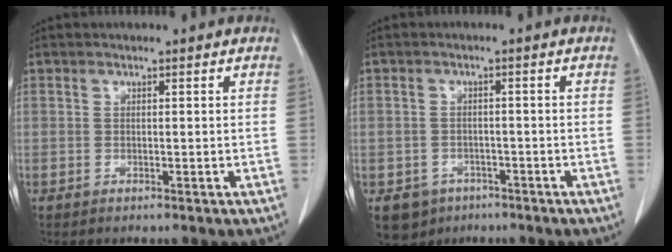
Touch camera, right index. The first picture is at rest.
{"total": 4.8, "force": [-2.8, 3.9, 0.6], "torque": [-0.008, 0.007, -0.038]}